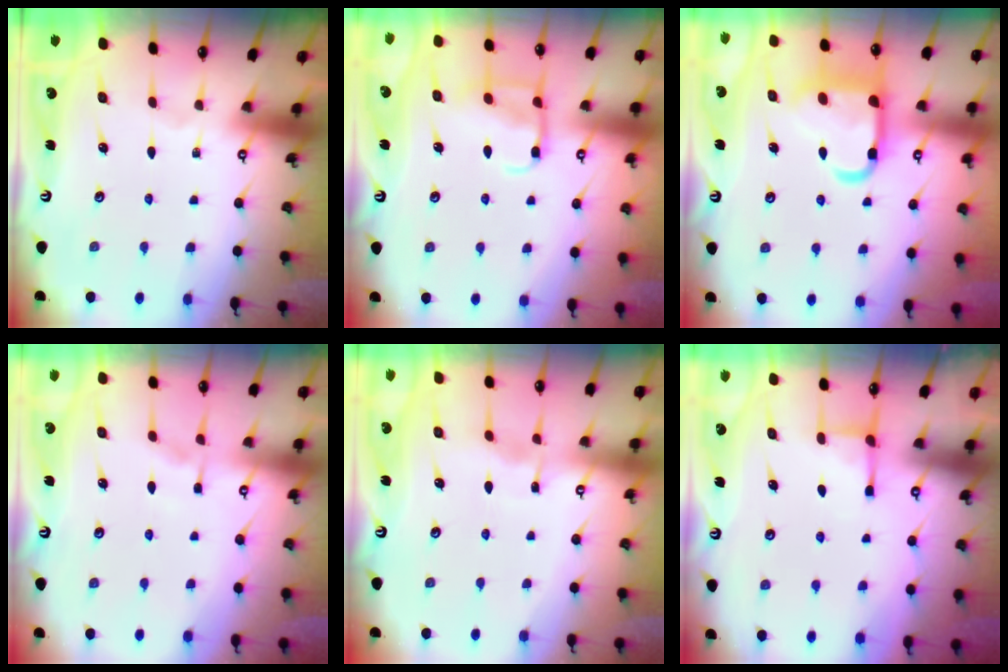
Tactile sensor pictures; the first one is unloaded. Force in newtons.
{"total": 10.3, "press": 10.3, "slide": 0.9}
{"total": 16.3, "press": 16.2, "slide": 1.4}
{"total": 2.6, "press": 2.5, "slide": 0.6}
{"total": 3.9, "press": 3.9, "slide": 0.2}
{"total": 3.0, "press": 3.0, "slide": 0.4}